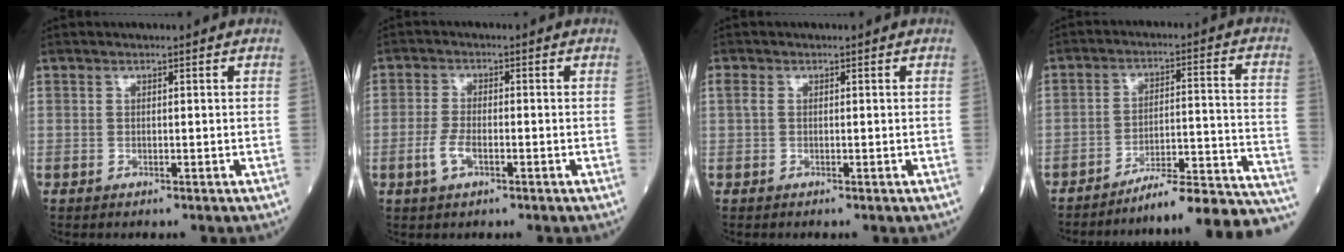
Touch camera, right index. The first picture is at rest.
{"total": 3.6, "force": [-1.3, 1.4, 3.1], "torque": [-0.067, 0.001, -0.029]}
{"total": 1.0, "force": [0.2, 0.7, 0.7], "torque": [-0.025, 0.012, 0.007]}
{"total": 19.3, "force": [-18.2, -0.4, 6.4], "torque": [-0.036, 0.027, -0.248]}